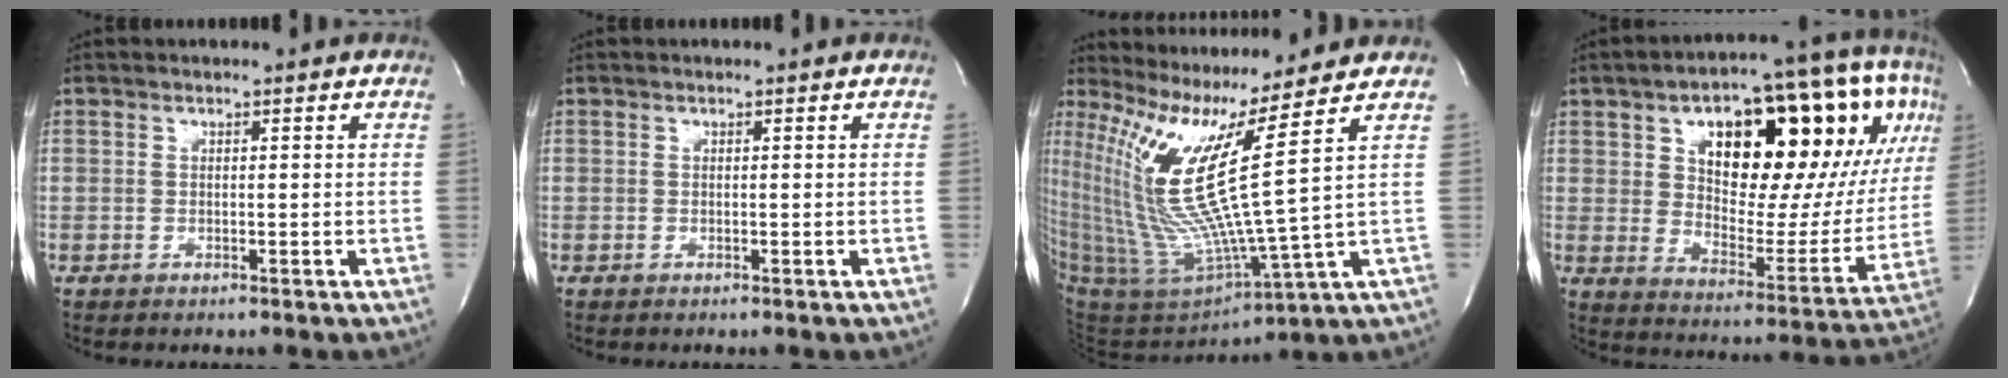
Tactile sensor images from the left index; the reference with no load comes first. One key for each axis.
{"total": 0.0}
{"total": 18.3, "fx": 9.1, "fy": -3.3, "fz": 15.5, "tx": -0.306, "ty": -0.058, "tz": 0.169}
{"total": 27.0, "fx": 10.1, "fy": 10.2, "fz": 22.8, "tx": -0.312, "ty": 0.044, "tz": 0.156}